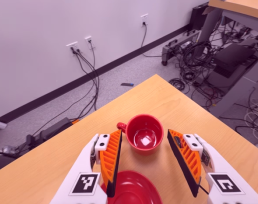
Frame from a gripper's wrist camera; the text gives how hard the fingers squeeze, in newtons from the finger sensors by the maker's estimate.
{"total": 0.0}